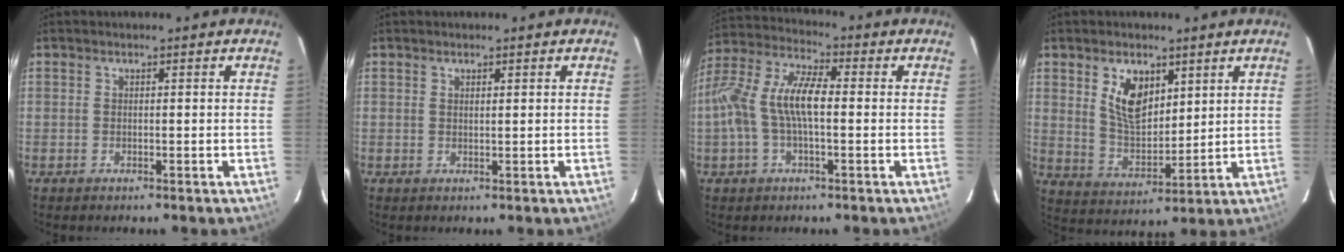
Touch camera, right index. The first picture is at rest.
{"total": 0.7, "force": [0.6, 0.2, 0.4], "torque": [-0.008, 0.001, 0.011]}
{"total": 12.4, "force": [-0.9, 4.7, 11.4], "torque": [-0.240, 0.017, -0.021]}
{"total": 9.2, "force": [4.2, 5.2, 6.2], "torque": [-0.112, 0.006, 0.091]}